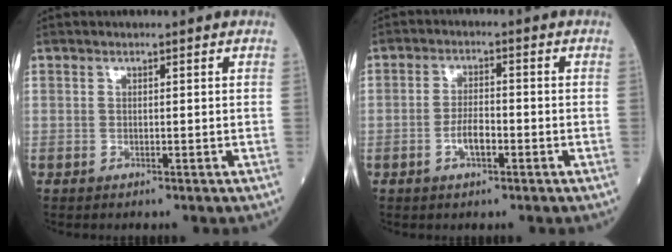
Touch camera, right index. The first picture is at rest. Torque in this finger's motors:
{"motor_torque": [0.31, 0.06, 0.11, 0.03]}